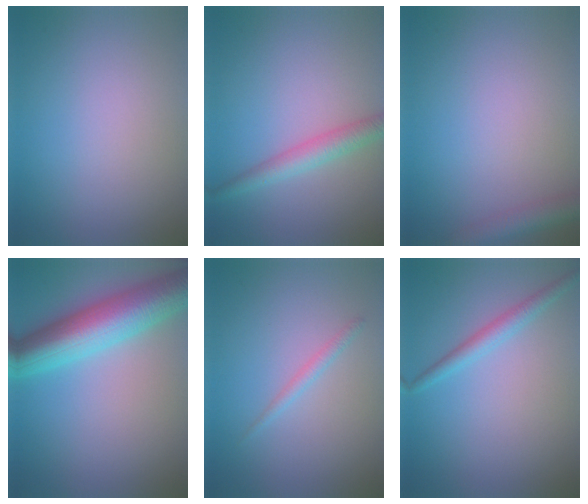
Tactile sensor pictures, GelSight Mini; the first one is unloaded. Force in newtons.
{"total": 2.8, "press": 2.8, "slide": 0.0}
{"total": 2.9, "press": 2.9, "slide": 0.1}
{"total": 9.1, "press": 9.1, "slide": 0.0}
{"total": 1.0, "press": 1.0, "slide": 0.1}
{"total": 2.0, "press": 2.0, "slide": 0.1}